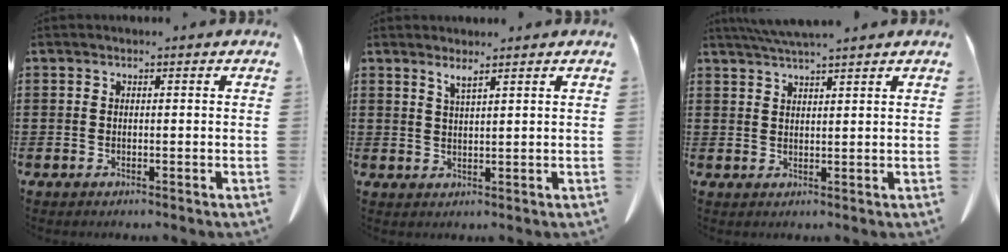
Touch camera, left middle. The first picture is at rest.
{"total": 1.9, "force": [1.6, -0.1, 1.0], "torque": [-0.023, 0.000, 0.030]}
{"total": 4.0, "force": [3.8, -0.1, 1.5], "torque": [-0.041, -0.009, 0.068]}